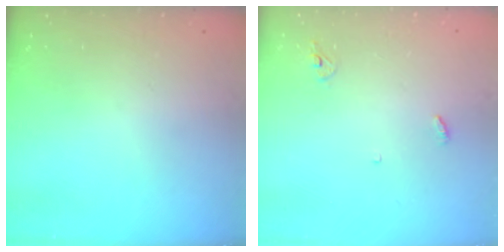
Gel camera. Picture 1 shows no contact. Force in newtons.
{"total": 3.1, "press": 3.1, "slide": 0.2}